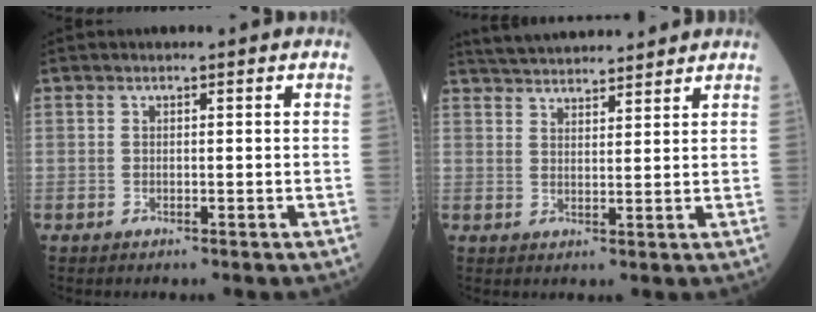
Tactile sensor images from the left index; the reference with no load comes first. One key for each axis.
{"total": 12.0, "fx": 11.3, "fy": 1.6, "fz": 3.6, "tx": -0.064, "ty": 0.030, "tz": 0.173}